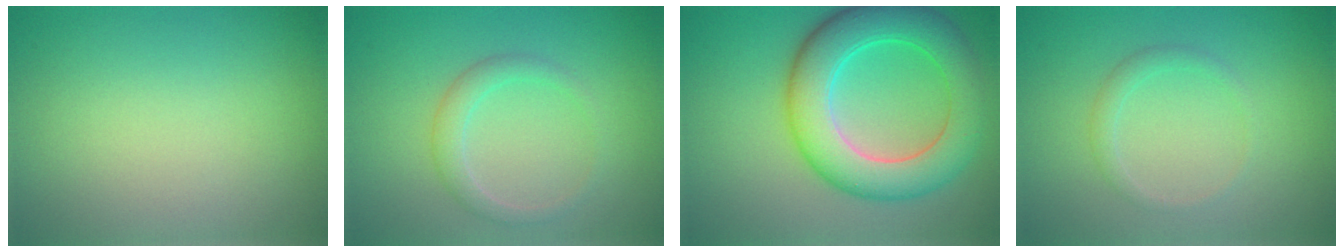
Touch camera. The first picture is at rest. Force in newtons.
{"total": 1.9, "press": 1.9, "slide": 0.1}
{"total": 8.2, "press": 8.2, "slide": 0.1}
{"total": 1.3, "press": 1.3, "slide": 0.0}